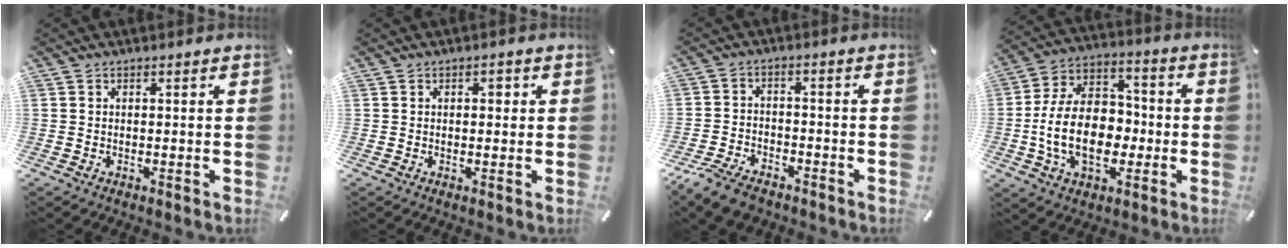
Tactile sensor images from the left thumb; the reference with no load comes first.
{"total": 1.8, "force": [0.2, 1.3, 1.2], "torque": [-0.018, 0.004, -0.001]}
{"total": 6.7, "force": [-5.3, 3.3, 2.5], "torque": [-0.058, 0.024, -0.104]}
{"total": 17.3, "force": [-3.5, 12.0, 12.0], "torque": [-0.249, 0.013, -0.067]}